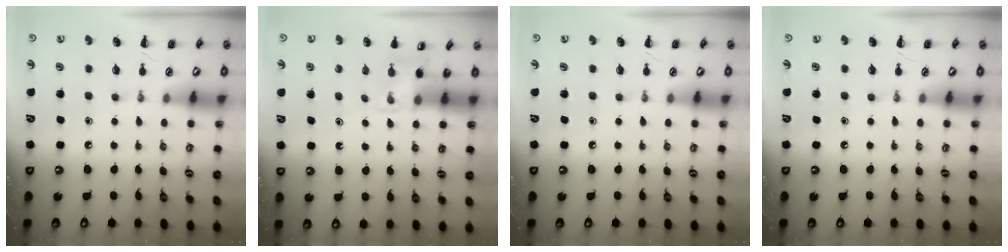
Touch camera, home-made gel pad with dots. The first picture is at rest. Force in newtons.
{"total": 4.8, "press": 4.6, "slide": 1.4}
{"total": 0.0}
{"total": 0.0}